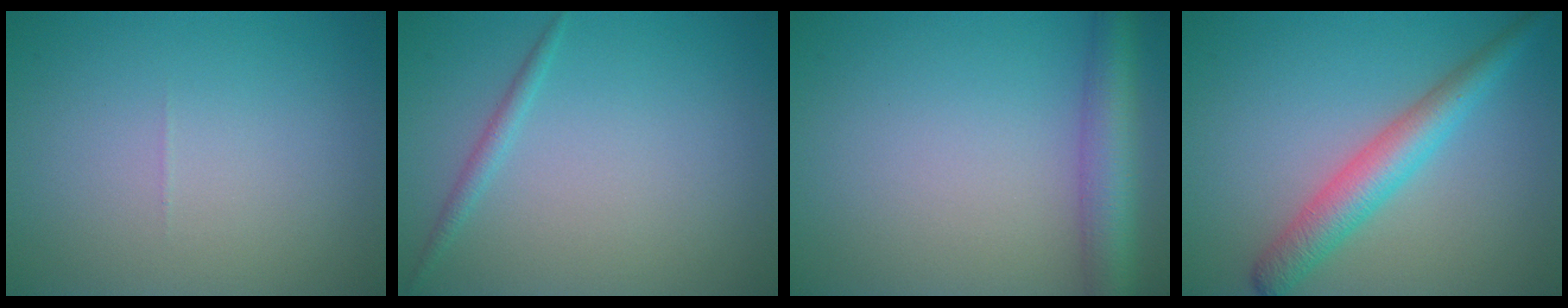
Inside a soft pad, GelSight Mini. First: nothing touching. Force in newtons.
{"total": 1.1, "press": 1.1, "slide": 0.1}
{"total": 5.1, "press": 5.1, "slide": 0.2}
{"total": 4.3, "press": 4.3, "slide": 0.1}